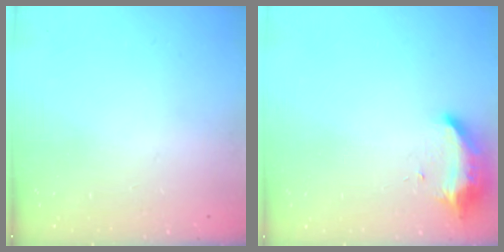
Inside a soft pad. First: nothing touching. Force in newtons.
{"total": 9.2, "press": 9.2, "slide": 0.6}